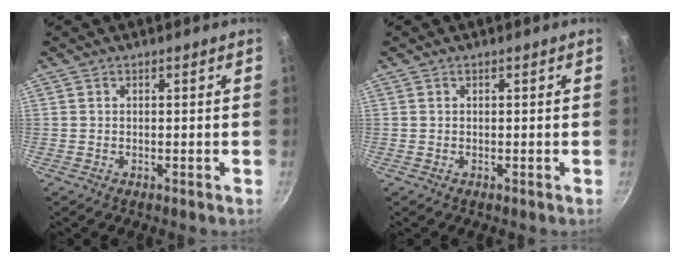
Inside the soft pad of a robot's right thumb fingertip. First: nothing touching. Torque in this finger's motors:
{"motor_torque": [-0.02, 0.04, 0.12, -0.06, 0.02]}